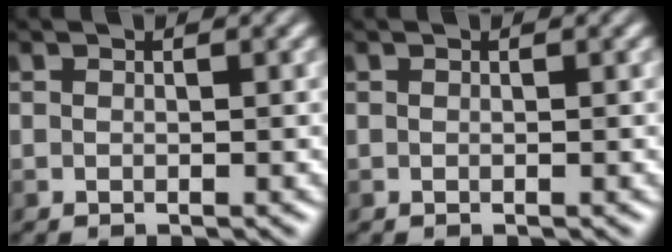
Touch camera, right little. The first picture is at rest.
{"total": 0.0}